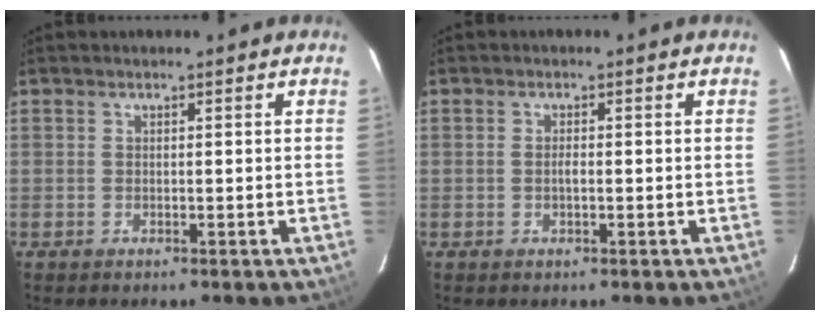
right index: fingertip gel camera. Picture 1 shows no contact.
{"total": 1.1, "force": [-0.3, 0.4, 1.0], "torque": [-0.021, 0.002, -0.006]}